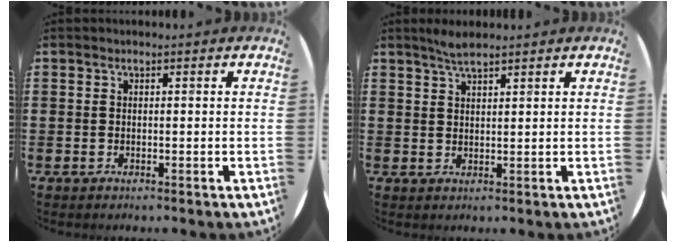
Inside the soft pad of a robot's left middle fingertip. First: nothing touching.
{"total": 2.5, "force": [2.2, 0.3, 1.1], "torque": [-0.024, 0.003, 0.039]}